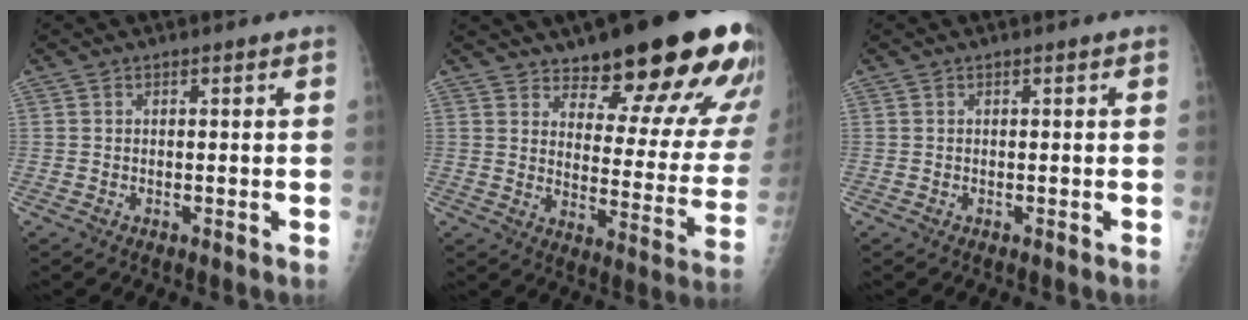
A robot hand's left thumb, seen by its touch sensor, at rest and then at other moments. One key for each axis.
{"total": 22.7, "fx": 16.4, "fy": 6.6, "fz": 14.2, "tx": -0.141, "ty": -0.096, "tz": 0.214}
{"total": 0.0}